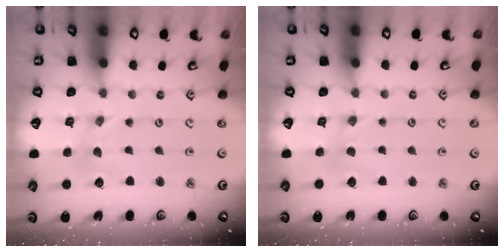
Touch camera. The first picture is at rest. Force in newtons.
{"total": 1.5, "press": 1.5, "slide": 0.3}